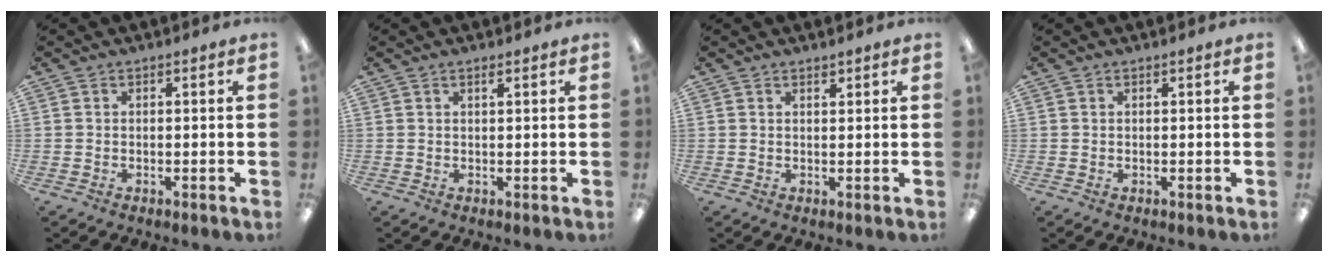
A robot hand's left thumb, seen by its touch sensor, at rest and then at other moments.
{"total": 1.0, "force": [0.7, 0.1, 0.6], "torque": [-0.013, 0.000, 0.013]}
{"total": 1.2, "force": [1.1, 0.2, 0.4], "torque": [-0.007, -0.001, 0.020]}
{"total": 0.0}